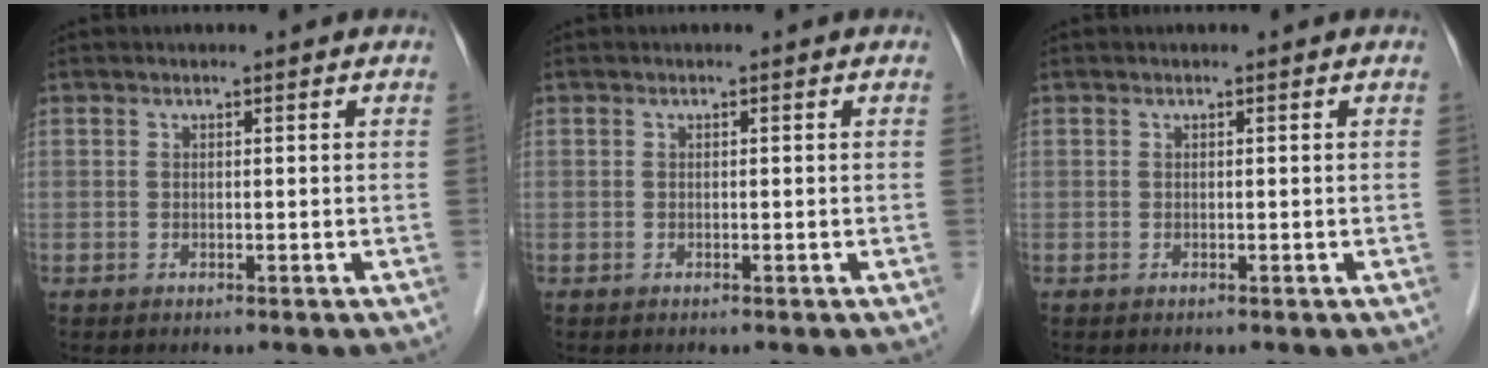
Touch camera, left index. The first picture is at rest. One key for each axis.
{"total": 0.0}
{"total": 0.0}